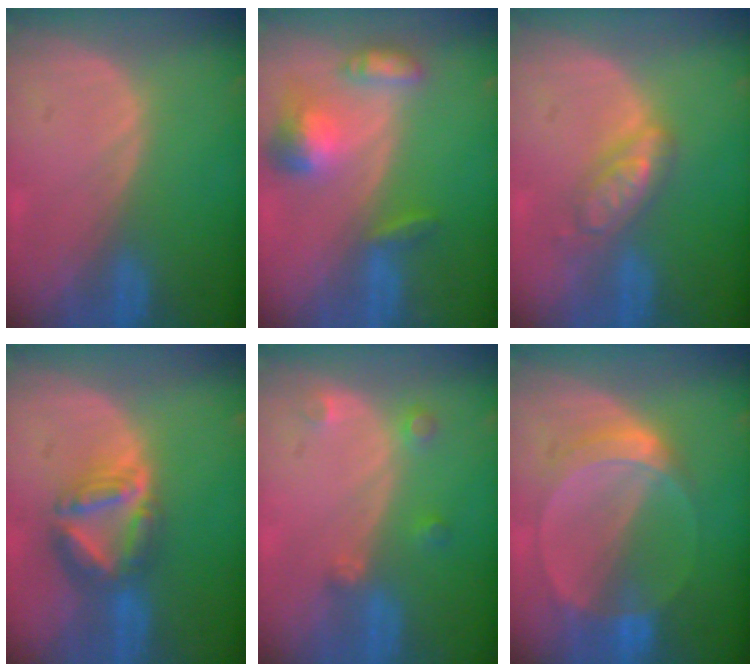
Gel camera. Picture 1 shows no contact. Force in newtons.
{"total": 7.0, "press": 6.6, "slide": 2.5}
{"total": 5.0, "press": 5.0, "slide": 0.2}
{"total": 7.6, "press": 6.7, "slide": 3.7}
{"total": 2.6, "press": 2.5, "slide": 0.5}
{"total": 6.0, "press": 5.5, "slide": 2.4}